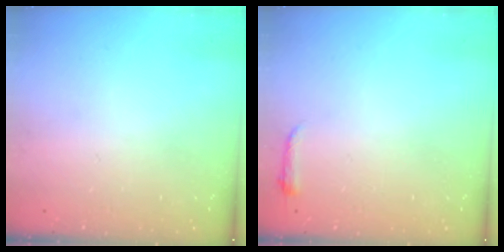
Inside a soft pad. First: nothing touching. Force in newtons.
{"total": 3.0, "press": 2.9, "slide": 0.6}